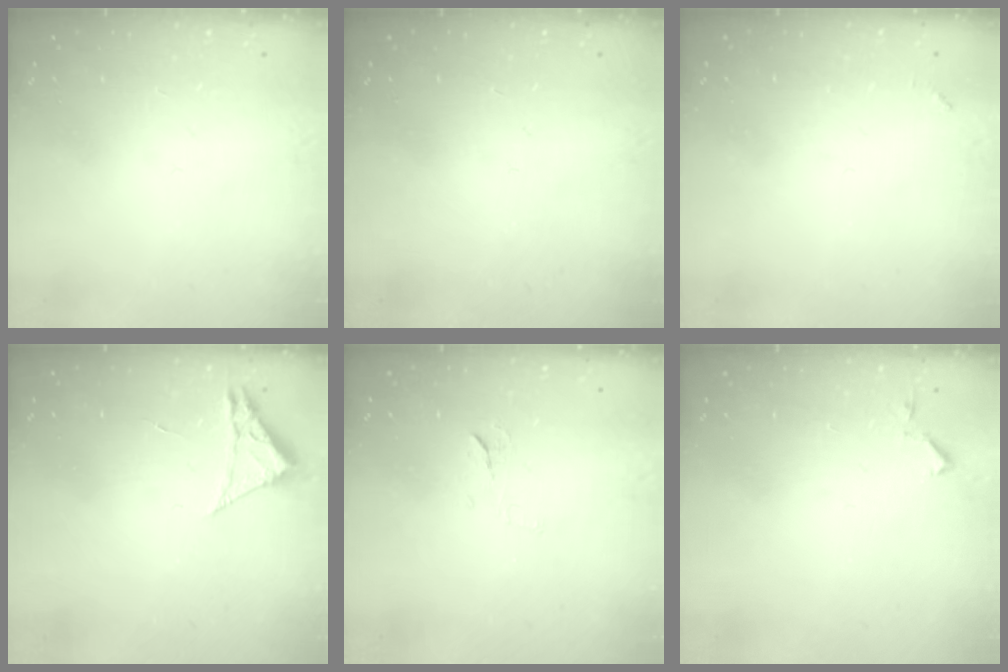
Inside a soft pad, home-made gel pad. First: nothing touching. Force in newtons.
{"total": 0.0}
{"total": 3.5, "press": 3.5, "slide": 0.2}
{"total": 2.3, "press": 2.3, "slide": 0.4}
{"total": 5.5, "press": 5.5, "slide": 0.4}
{"total": 3.1, "press": 3.1, "slide": 0.6}